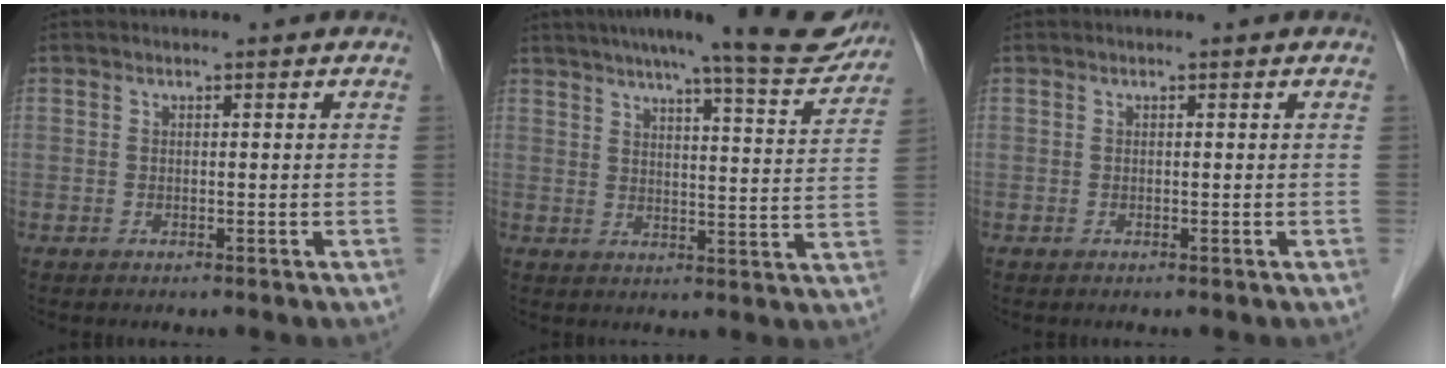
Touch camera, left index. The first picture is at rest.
{"total": 15.9, "force": [14.1, 1.3, 7.2], "torque": [-0.093, -0.014, 0.175]}
{"total": 0.0}